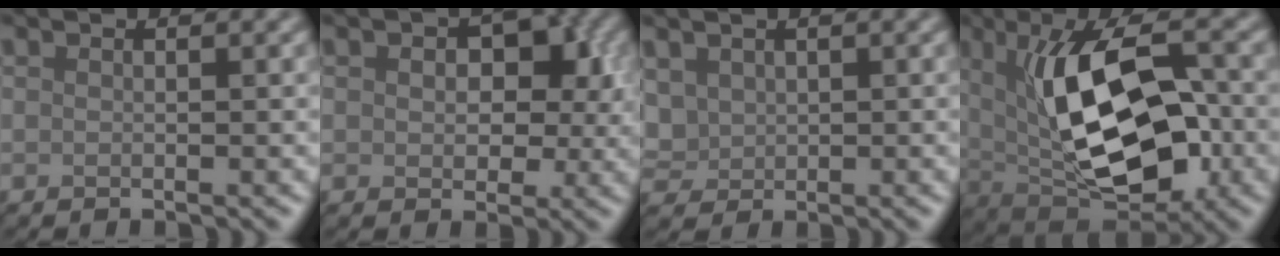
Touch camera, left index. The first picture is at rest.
{"total": 5.7, "force": [1.0, 3.7, 4.2], "torque": [-0.054, 0.000, 0.010]}
{"total": 2.2, "force": [0.8, 1.9, 0.9], "torque": [-0.028, -0.001, 0.020]}
{"total": 11.2, "force": [0.8, 5.2, 9.9], "torque": [-0.159, 0.005, 0.010]}